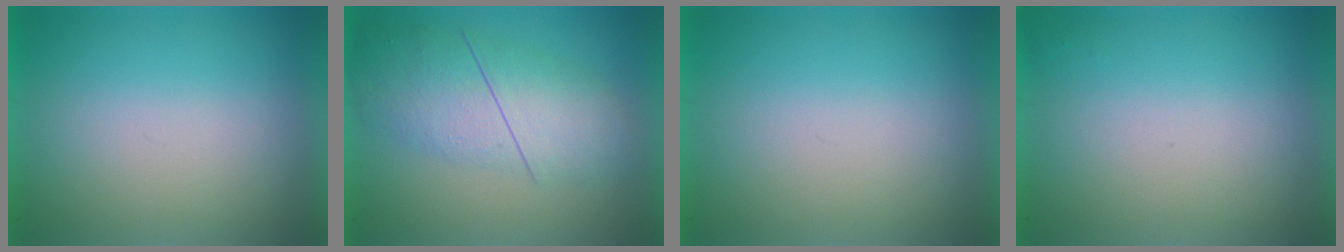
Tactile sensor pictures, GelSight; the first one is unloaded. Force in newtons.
{"total": 4.7}
{"total": 0.0}
{"total": 1.1}